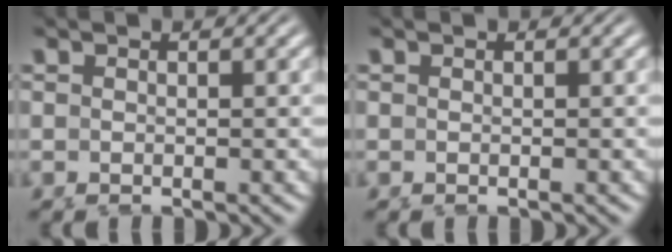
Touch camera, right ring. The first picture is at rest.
{"total": 0.0}